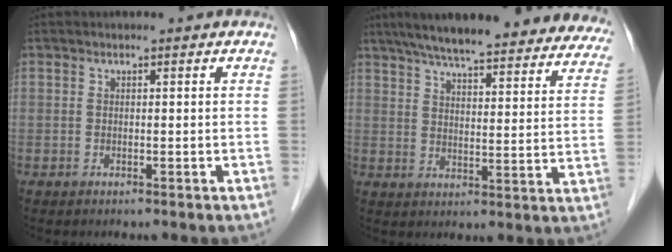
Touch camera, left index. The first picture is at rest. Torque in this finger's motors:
{"motor_torque": [0.16, -0.72, 0.59, 0.14]}